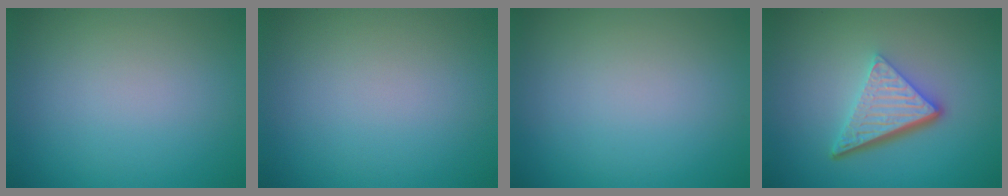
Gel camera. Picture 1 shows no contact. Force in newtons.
{"total": 0.0}
{"total": 0.0}
{"total": 5.5, "press": 3.8, "slide": 4.0}